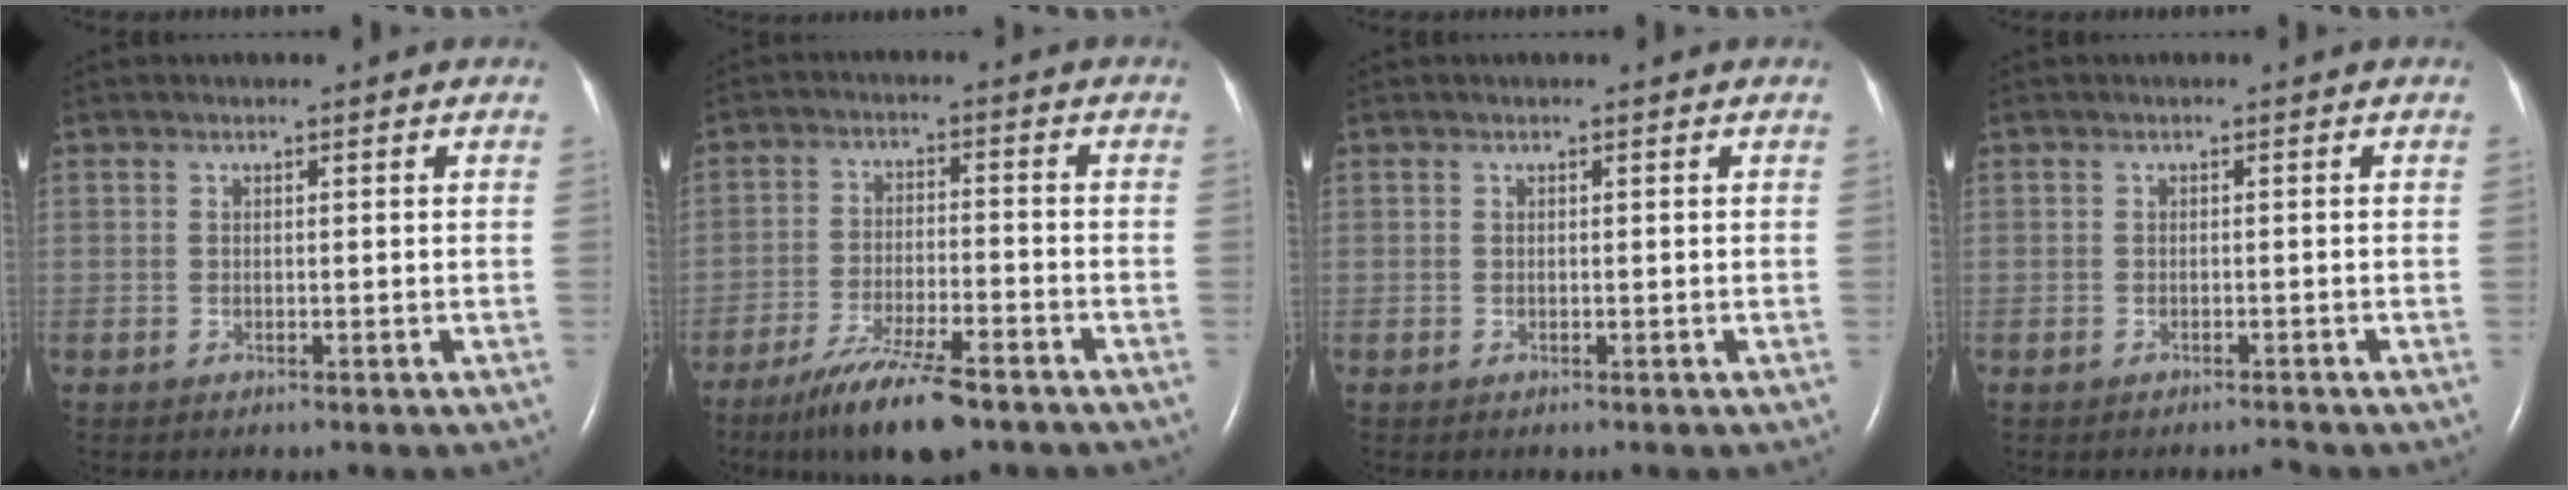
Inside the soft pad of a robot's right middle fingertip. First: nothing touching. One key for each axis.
{"total": 10.6, "fx": -7.7, "fy": 1.6, "fz": 7.1, "tx": -0.132, "ty": -0.025, "tz": -0.132}
{"total": 0.0}
{"total": 0.7, "fx": -0.7, "fy": -0.1, "fz": 0.2, "tx": -0.003, "ty": -0.002, "tz": -0.009}